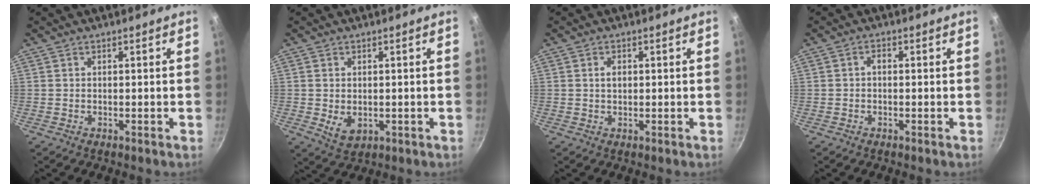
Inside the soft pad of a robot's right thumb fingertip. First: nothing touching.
{"total": 4.5, "force": [-0.2, 3.2, 3.1], "torque": [-0.052, -0.012, 0.005]}
{"total": 1.9, "force": [0.3, 1.3, 1.4], "torque": [-0.018, 0.003, 0.006]}
{"total": 1.3, "force": [-0.2, 0.9, 1.0], "torque": [-0.015, 0.010, -0.004]}